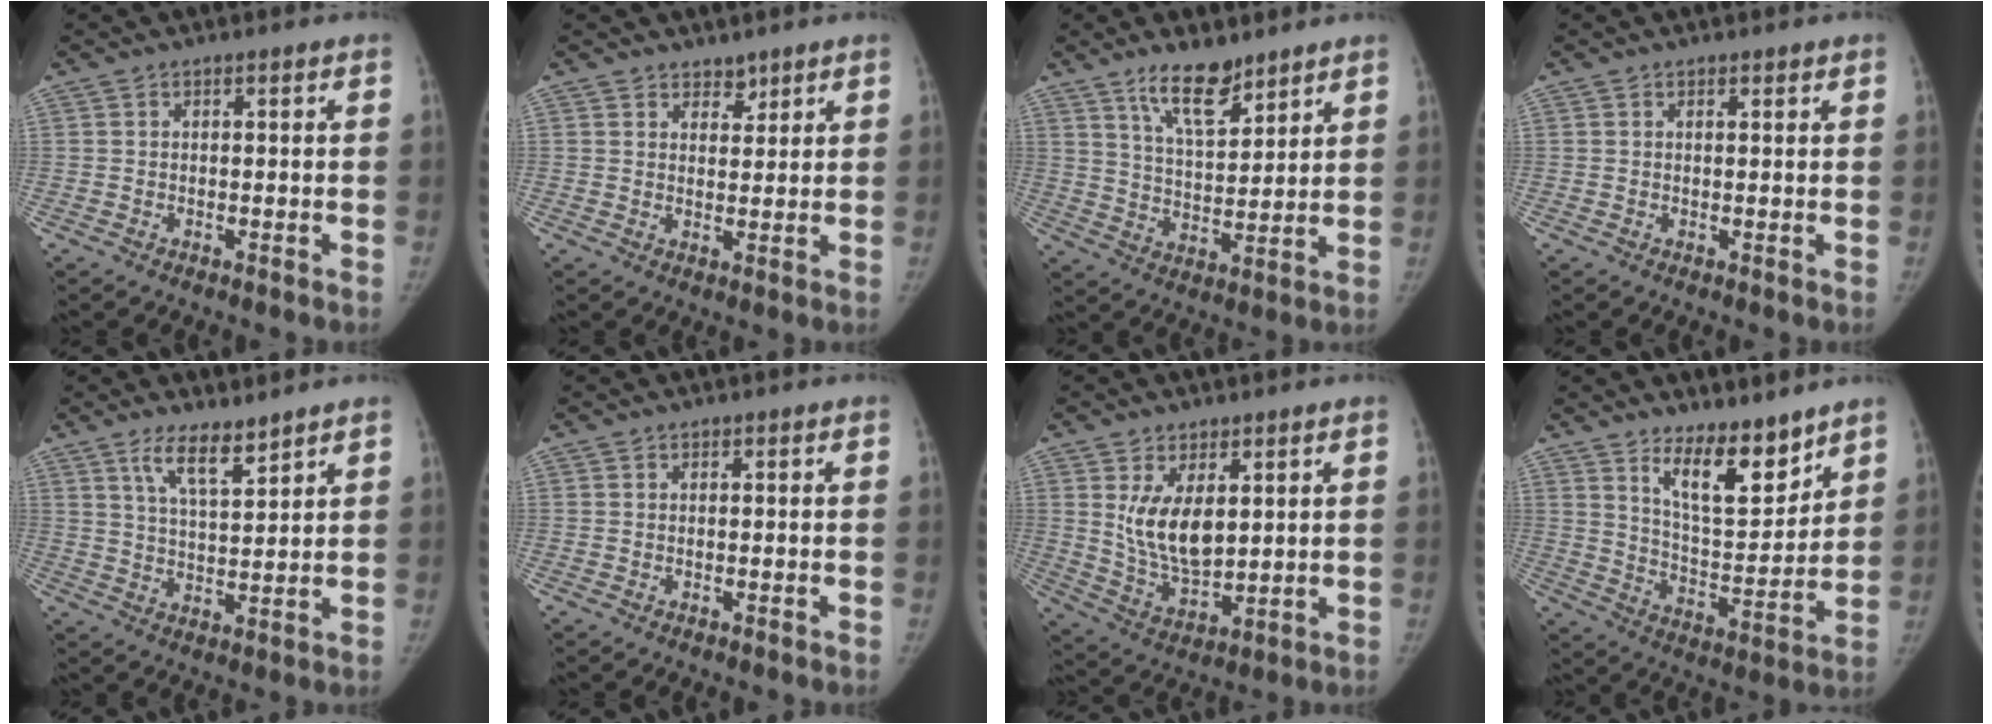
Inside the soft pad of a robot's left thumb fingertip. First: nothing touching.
{"total": 2.6, "force": [2.1, 1.5, 0.4], "torque": [0.015, -0.014, 0.029]}
{"total": 9.6, "force": [7.0, 3.4, 5.5], "torque": [-0.073, -0.054, 0.129]}
{"total": 0.7, "force": [0.5, 0.2, 0.3], "torque": [-0.004, -0.003, 0.007]}
{"total": 6.4, "force": [4.8, 1.6, 4.0], "torque": [-0.062, -0.037, 0.091]}
{"total": 0.0}
{"total": 10.3, "force": [3.0, 5.7, 8.0], "torque": [-0.124, -0.029, 0.073]}
{"total": 12.0, "force": [8.9, 4.1, 7.0], "torque": [-0.082, -0.081, 0.161]}